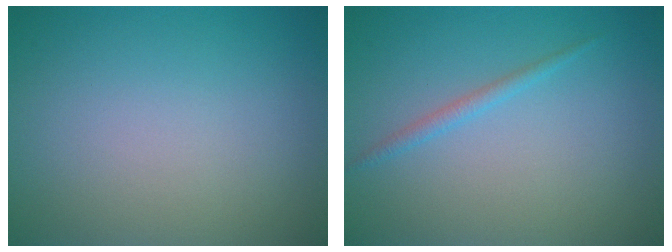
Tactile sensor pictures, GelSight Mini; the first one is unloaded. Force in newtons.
{"total": 1.1, "press": 1.1, "slide": 0.1}